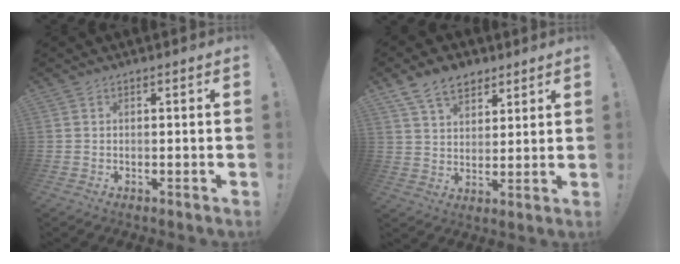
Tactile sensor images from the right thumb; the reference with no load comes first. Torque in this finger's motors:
{"motor_torque": [-0.07, 1.29, 0.62, 0.45, 0.01]}